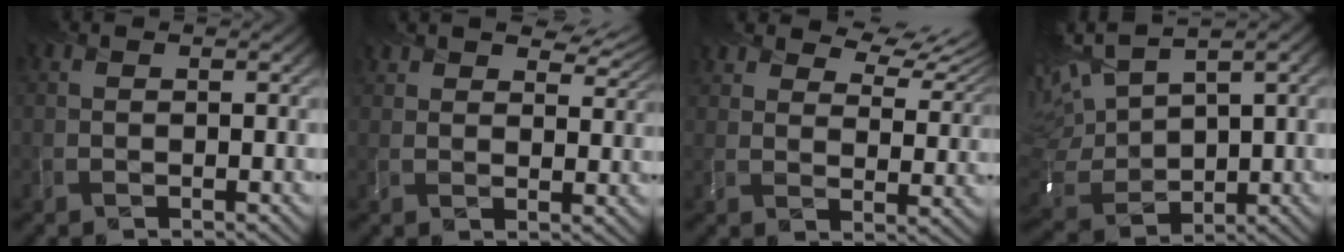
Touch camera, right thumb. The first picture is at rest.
{"total": 4.7, "force": [3.6, 1.9, 2.3], "torque": [-0.034, -0.004, 0.065]}
{"total": 7.8, "force": [6.5, 2.8, 3.5], "torque": [-0.067, 0.005, 0.106]}
{"total": 10.6, "force": [4.8, 5.2, 7.9], "torque": [-0.228, 0.008, 0.098]}